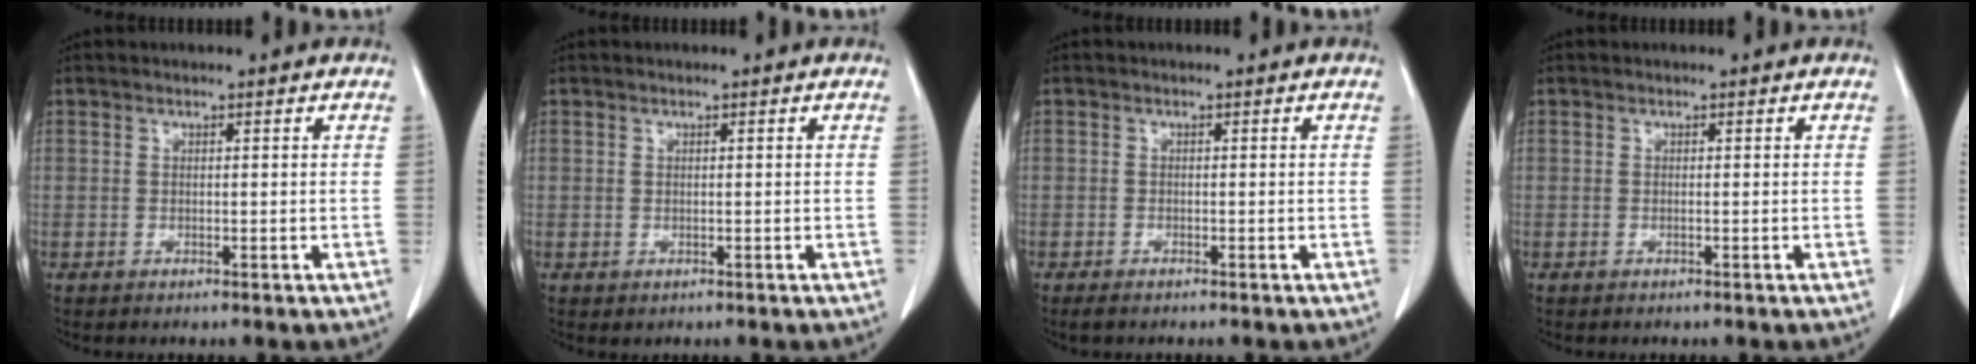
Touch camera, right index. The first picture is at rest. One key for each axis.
{"total": 0.6, "fx": 0.0, "fy": 0.6, "fz": 0.0, "tx": 0.002, "ty": 0.003, "tz": -0.001}
{"total": 1.4, "fx": -1.1, "fy": 0.4, "fz": 0.7, "tx": -0.017, "ty": -0.003, "tz": -0.015}
{"total": 0.0}